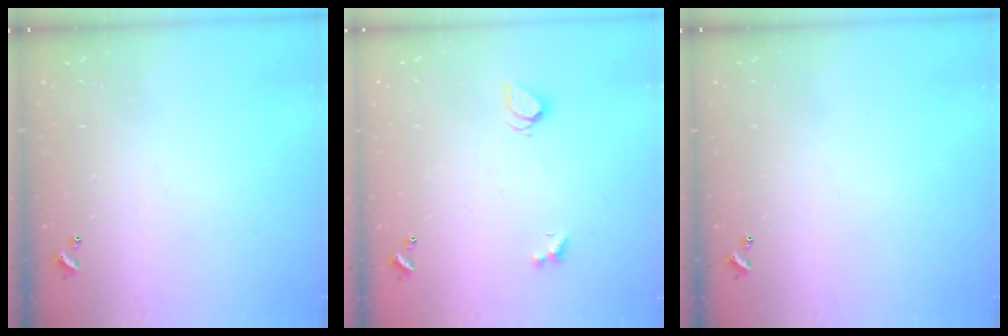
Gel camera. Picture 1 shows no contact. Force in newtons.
{"total": 2.0, "press": 2.0, "slide": 0.5}
{"total": 0.0}